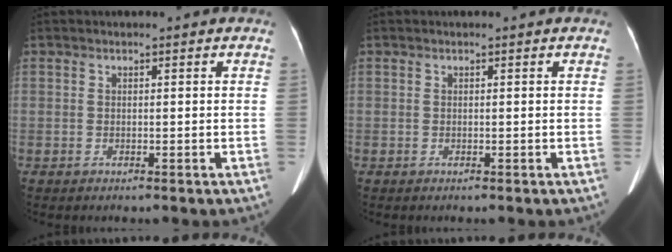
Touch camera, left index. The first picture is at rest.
{"total": 0.0}